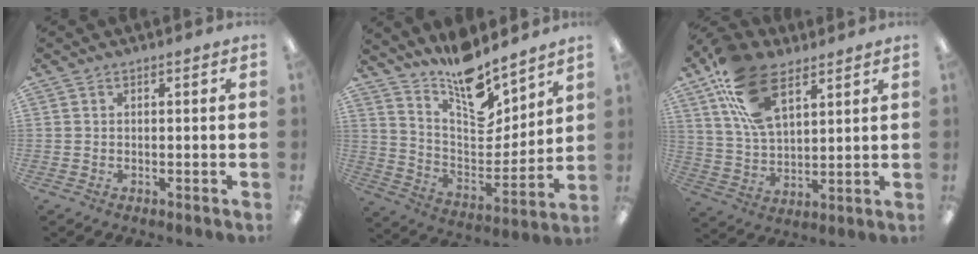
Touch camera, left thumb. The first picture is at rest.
{"total": 14.8, "force": [12.6, 5.0, 6.1], "torque": [-0.101, -0.105, 0.223]}
{"total": 17.0, "force": [9.3, 8.9, 11.1], "torque": [-0.231, -0.019, 0.172]}